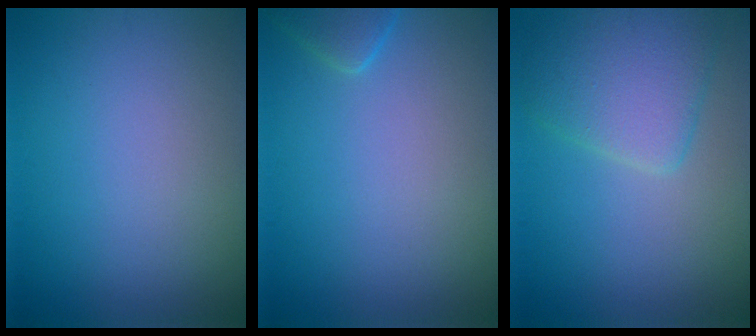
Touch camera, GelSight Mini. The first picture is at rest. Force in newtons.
{"total": 1.9, "press": 1.9, "slide": 0.2}
{"total": 4.9, "press": 4.9, "slide": 0.3}